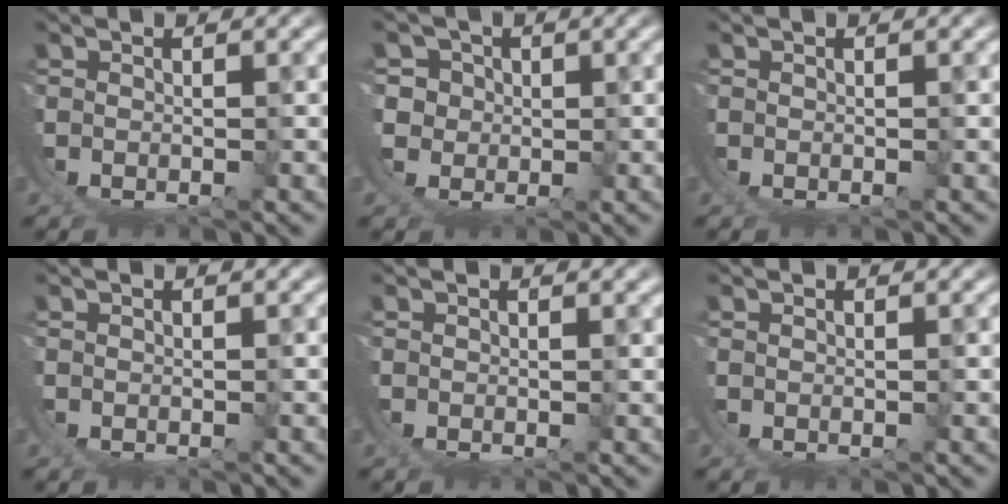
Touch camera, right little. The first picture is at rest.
{"total": 5.8, "force": [0.8, 5.3, 2.2], "torque": [-0.072, -0.023, 0.017]}
{"total": 0.0}
{"total": 0.8, "force": [0.4, -0.7, -0.1], "torque": [0.009, 0.005, 0.008]}
{"total": 0.6, "force": [0.5, -0.1, 0.1], "torque": [-0.002, 0.000, 0.009]}
{"total": 1.1, "force": [0.7, -0.9, 0.0], "torque": [0.008, 0.004, 0.015]}